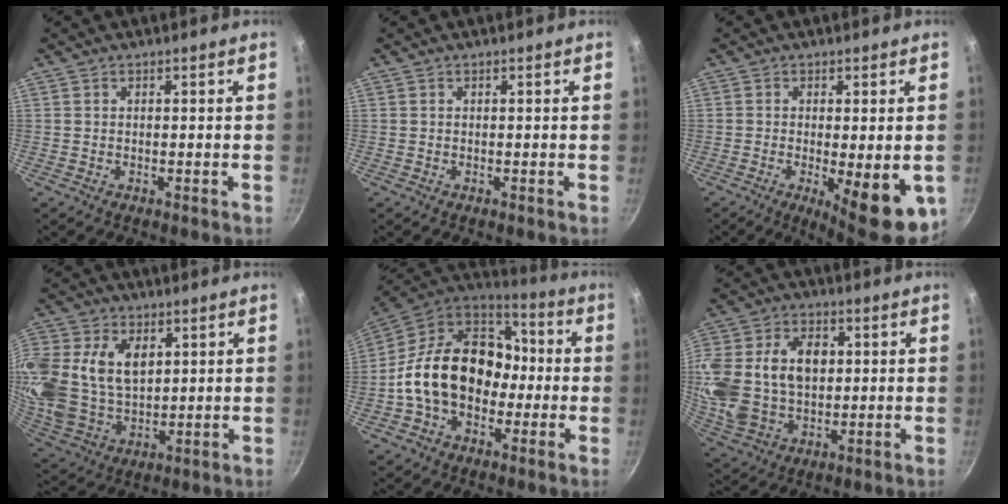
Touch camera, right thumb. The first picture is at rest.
{"total": 0.0}
{"total": 11.6, "force": [-3.0, 3.4, 10.7], "torque": [-0.128, -0.010, -0.030]}
{"total": 20.8, "force": [5.2, 14.7, 13.7], "torque": [-0.304, -0.006, 0.105]}
{"total": 21.8, "force": [-2.1, 16.1, 14.6], "torque": [-0.221, 0.058, -0.042]}
{"total": 21.4, "force": [2.7, 15.2, 14.8], "torque": [-0.303, 0.015, 0.056]}